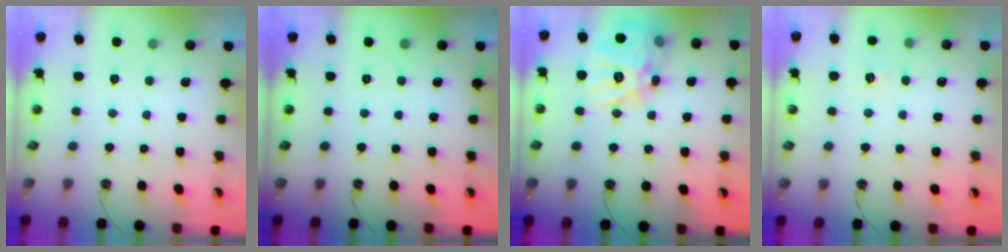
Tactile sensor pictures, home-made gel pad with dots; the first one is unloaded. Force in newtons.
{"total": 0.0}
{"total": 20.2, "press": 20.0, "slide": 2.8}
{"total": 5.3, "press": 5.2, "slide": 0.5}